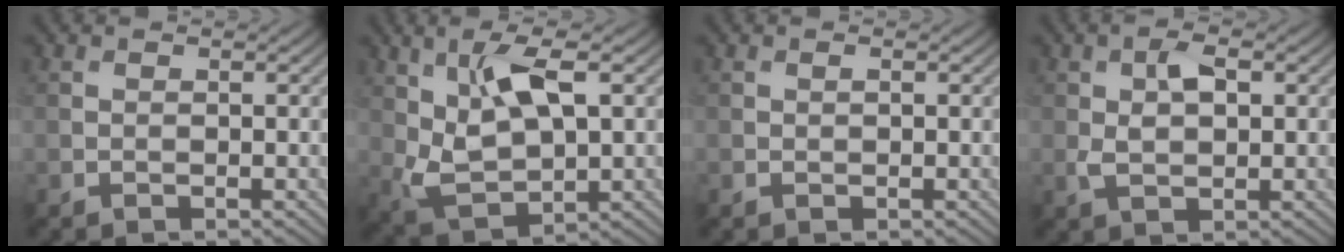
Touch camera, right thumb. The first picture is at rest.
{"total": 9.0, "force": [2.8, 4.2, 7.5], "torque": [-0.161, 0.001, 0.052]}
{"total": 0.6, "force": [0.1, 0.3, 0.5], "torque": [-0.008, 0.000, 0.002]}
{"total": 4.0, "force": [0.8, 2.3, 3.2], "torque": [-0.069, 0.001, 0.017]}